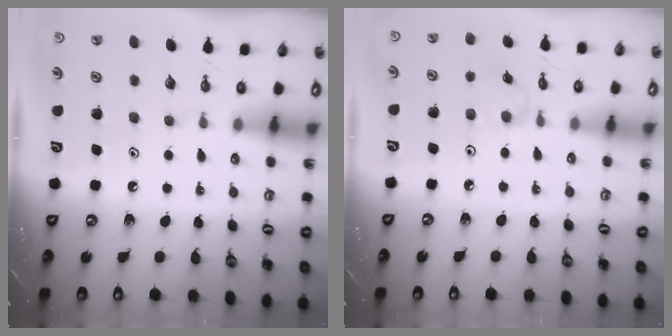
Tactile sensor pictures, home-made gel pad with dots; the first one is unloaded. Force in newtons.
{"total": 1.6, "press": 1.5, "slide": 0.4}